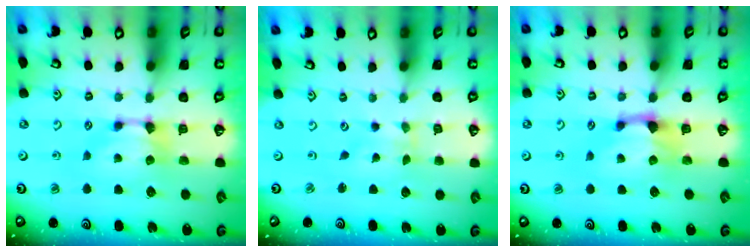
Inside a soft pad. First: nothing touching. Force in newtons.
{"total": 4.1, "press": 4.0, "slide": 0.9}
{"total": 1.2, "press": 0.0, "slide": 1.2}